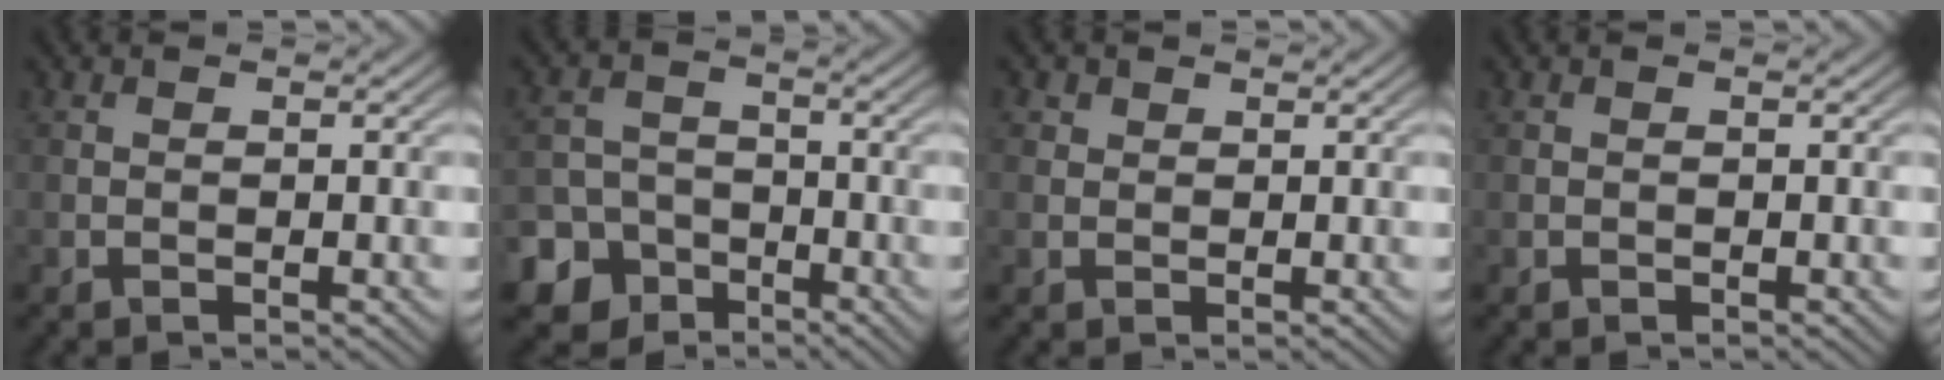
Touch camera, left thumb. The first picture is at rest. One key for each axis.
{"total": 8.7, "fx": -5.0, "fy": 6.9, "fz": 1.9, "tx": -0.045, "ty": -0.025, "tz": -0.112}
{"total": 1.7, "fx": 0.9, "fy": 1.4, "fz": 0.5, "tx": -0.012, "ty": -0.002, "tz": 0.017}
{"total": 0.0}